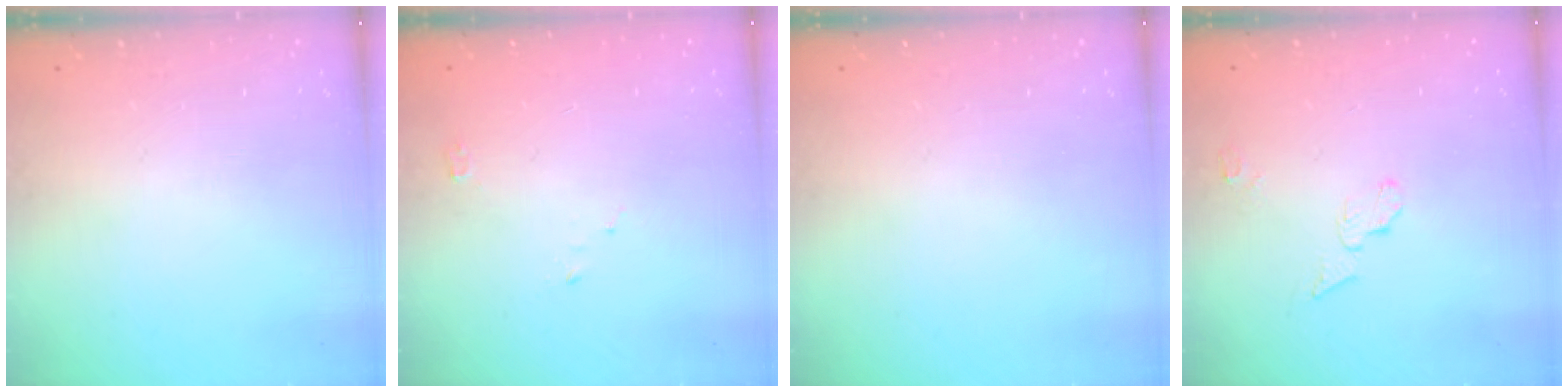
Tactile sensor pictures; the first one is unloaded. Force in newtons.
{"total": 2.5, "press": 2.5, "slide": 0.3}
{"total": 0.0}
{"total": 5.6, "press": 5.6, "slide": 0.3}